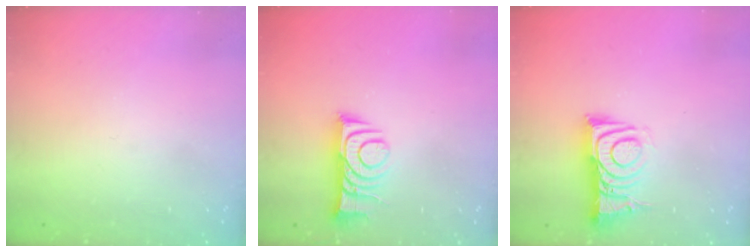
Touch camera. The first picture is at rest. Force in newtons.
{"total": 10.6, "press": 10.6, "slide": 1.0}
{"total": 8.3, "press": 8.3, "slide": 0.7}